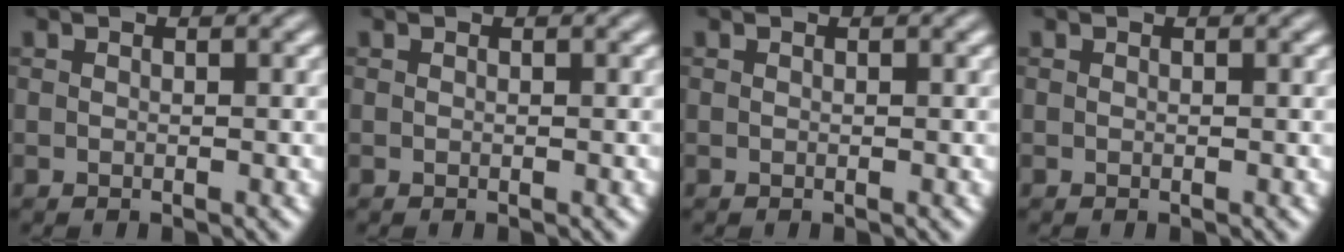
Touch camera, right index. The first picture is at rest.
{"total": 0.0}
{"total": 0.0}
{"total": 0.0}